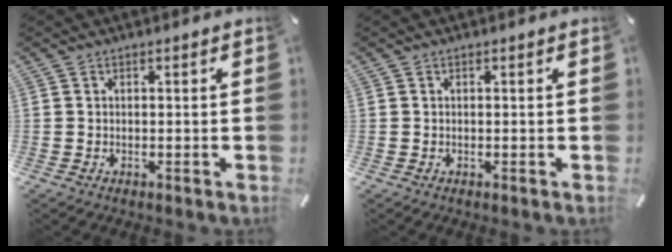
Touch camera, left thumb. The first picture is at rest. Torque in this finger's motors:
{"motor_torque": [0.00, 0.00, -0.01, 0.01, 0.00]}